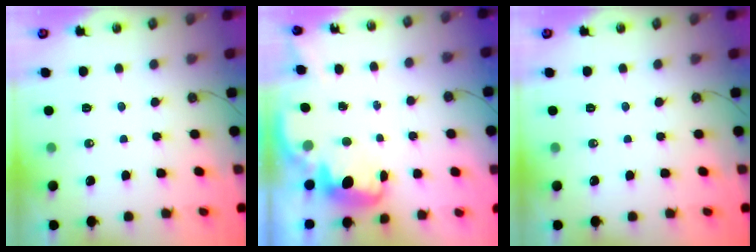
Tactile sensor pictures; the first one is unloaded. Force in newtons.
{"total": 2.5, "press": 2.5, "slide": 0.4}
{"total": 0.0}